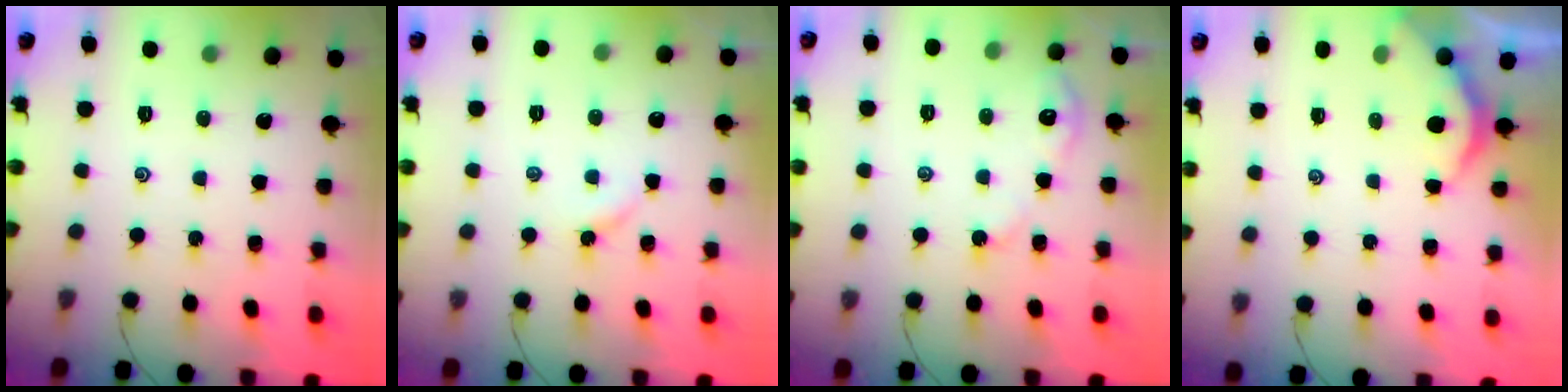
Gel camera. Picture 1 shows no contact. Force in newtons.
{"total": 3.2, "press": 3.1, "slide": 0.4}
{"total": 3.5, "press": 3.5, "slide": 0.2}
{"total": 2.6, "press": 2.5, "slide": 0.2}